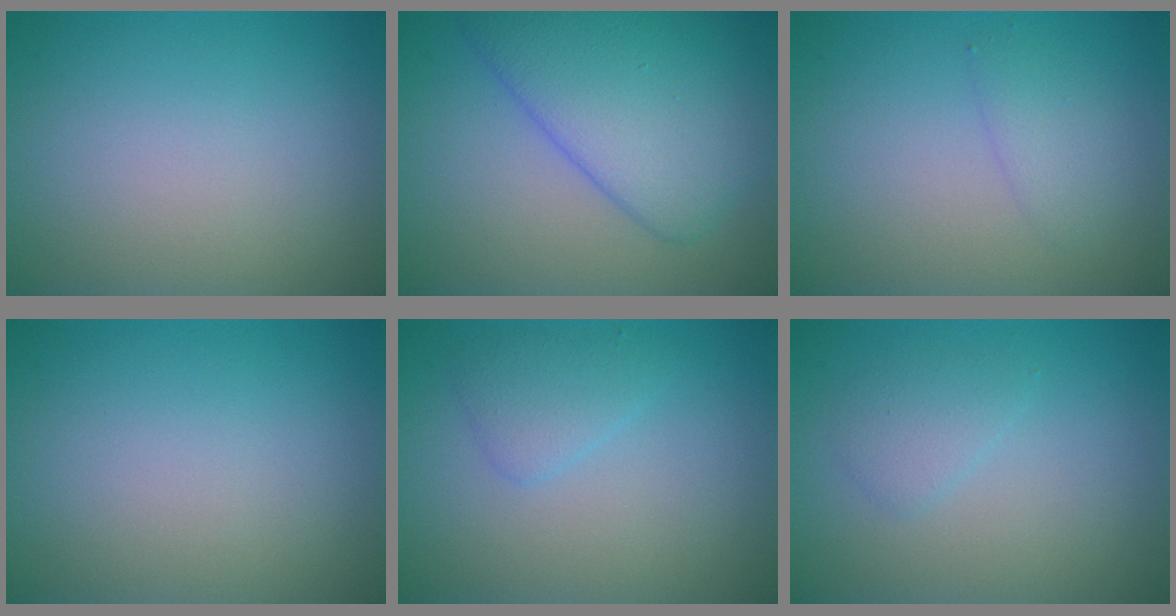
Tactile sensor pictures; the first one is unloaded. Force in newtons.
{"total": 7.2, "press": 7.2, "slide": 0.1}
{"total": 1.5, "press": 1.5, "slide": 0.1}
{"total": 0.0}
{"total": 1.9, "press": 1.9, "slide": 0.0}
{"total": 1.5, "press": 1.5, "slide": 0.2}